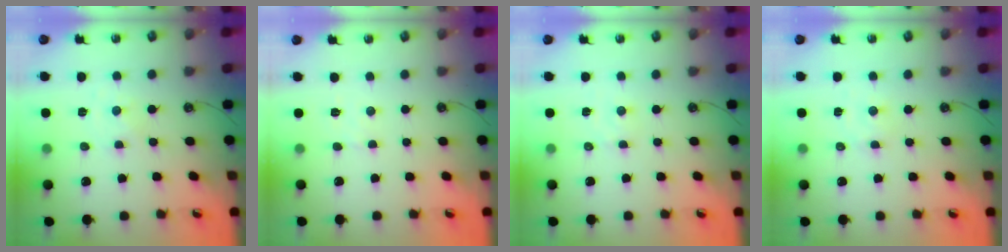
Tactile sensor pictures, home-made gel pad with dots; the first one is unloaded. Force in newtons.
{"total": 2.1, "press": 2.1, "slide": 0.4}
{"total": 1.7, "press": 1.6, "slide": 0.3}
{"total": 1.9, "press": 1.8, "slide": 0.3}